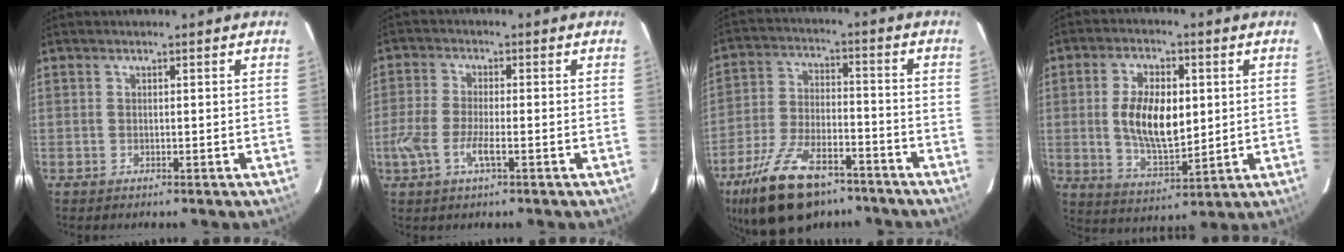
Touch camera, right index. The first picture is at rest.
{"total": 6.0, "force": [-2.4, 1.8, 5.2], "torque": [-0.118, -0.004, -0.050]}
{"total": 18.3, "force": [-12.8, 8.4, 10.2], "torque": [-0.214, -0.017, -0.216]}
{"total": 12.0, "force": [1.0, 5.9, 10.4], "torque": [-0.196, 0.000, 0.028]}